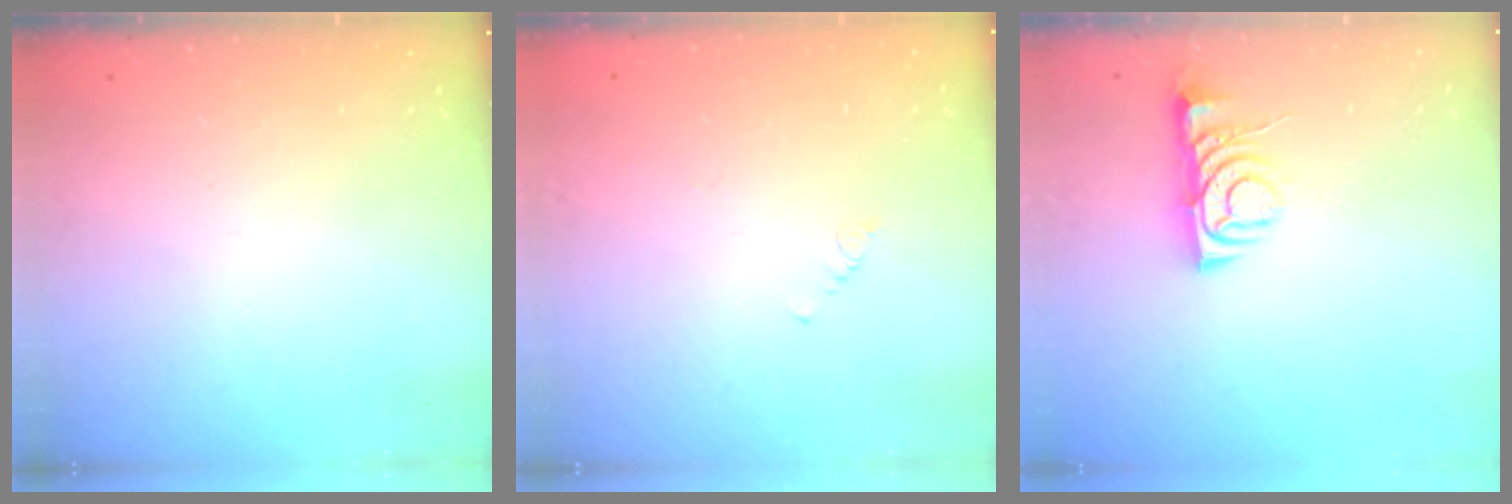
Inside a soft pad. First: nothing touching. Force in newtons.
{"total": 0.7, "press": 0.6, "slide": 0.2}
{"total": 5.5, "press": 5.4, "slide": 0.7}